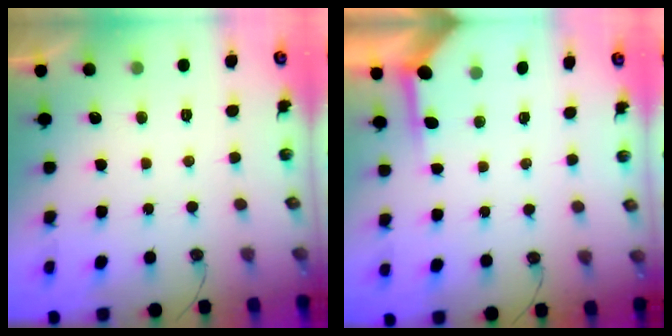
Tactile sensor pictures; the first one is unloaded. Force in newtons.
{"total": 3.7, "press": 3.6, "slide": 0.4}